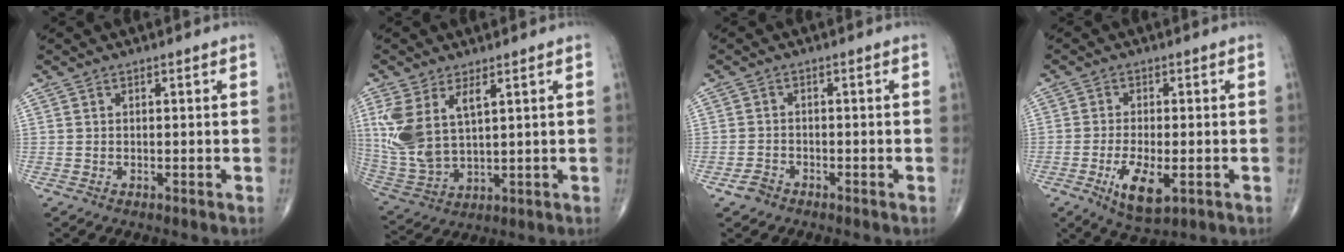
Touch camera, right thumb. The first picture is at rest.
{"total": 11.9, "force": [4.1, 5.9, 9.5], "torque": [-0.205, -0.013, 0.098]}
{"total": 2.3, "force": [-1.6, 1.5, 0.6], "torque": [-0.014, 0.008, -0.029]}
{"total": 7.8, "force": [-2.7, 3.1, 6.6], "torque": [-0.121, -0.010, -0.040]}